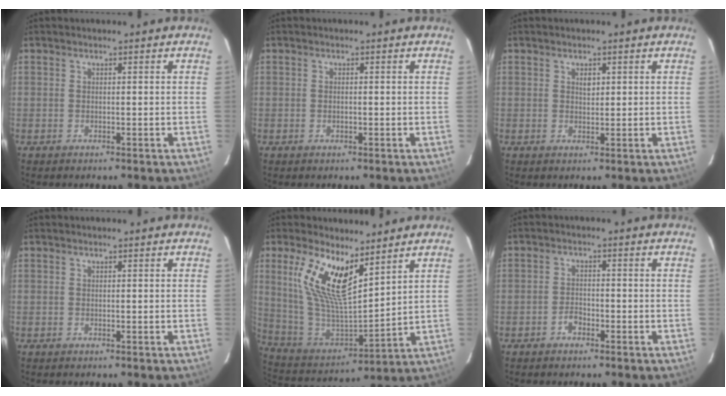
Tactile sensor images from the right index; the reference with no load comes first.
{"total": 0.5, "force": [-0.1, 0.4, 0.4], "torque": [-0.007, 0.000, -0.001]}
{"total": 1.5, "force": [0.6, 1.0, 1.0], "torque": [-0.013, 0.003, 0.011]}
{"total": 0.0}
{"total": 17.1, "force": [9.8, 8.2, 11.3], "torque": [-0.234, 0.001, 0.200]}
{"total": 2.3, "force": [-1.6, 1.3, 1.0], "torque": [-0.021, 0.004, -0.028]}